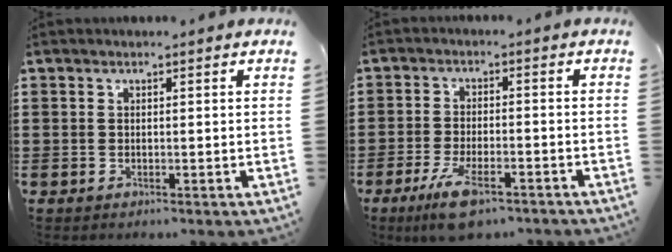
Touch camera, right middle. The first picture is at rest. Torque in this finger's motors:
{"motor_torque": [1.68, -0.46, 0.56, 0.21]}